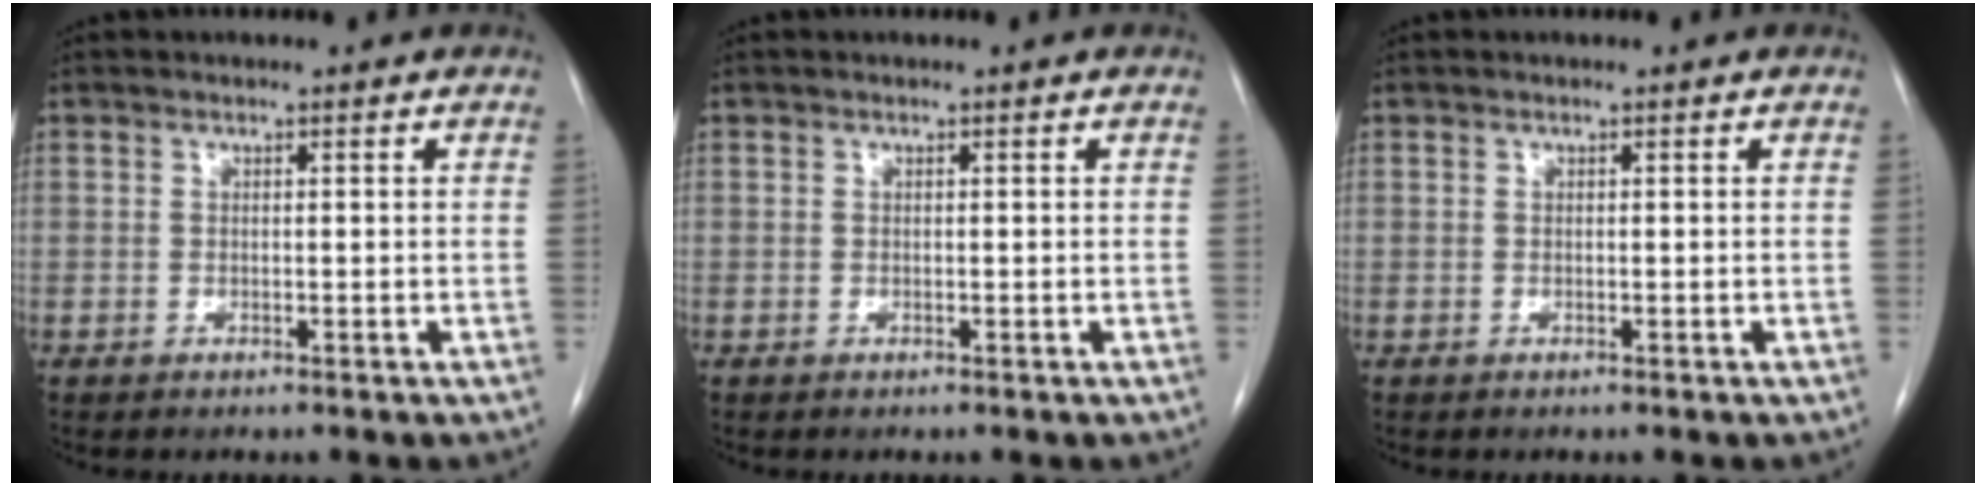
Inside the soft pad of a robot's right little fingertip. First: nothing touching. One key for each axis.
{"total": 0.0}
{"total": 0.0}